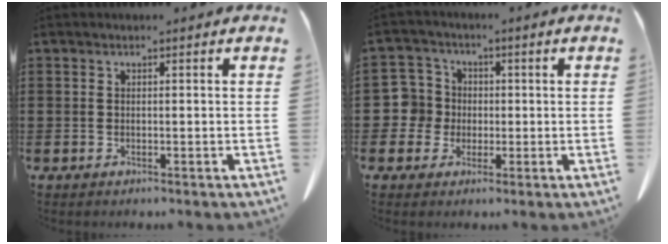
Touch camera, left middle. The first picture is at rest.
{"total": 5.6, "force": [-0.2, 5.5, 1.2], "torque": [-0.064, 0.006, -0.007]}